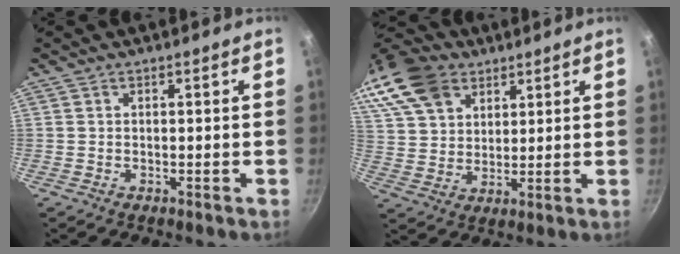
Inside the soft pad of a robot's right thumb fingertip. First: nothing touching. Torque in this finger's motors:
{"motor_torque": [-0.75, 1.00, 0.31, -0.20, 0.27]}